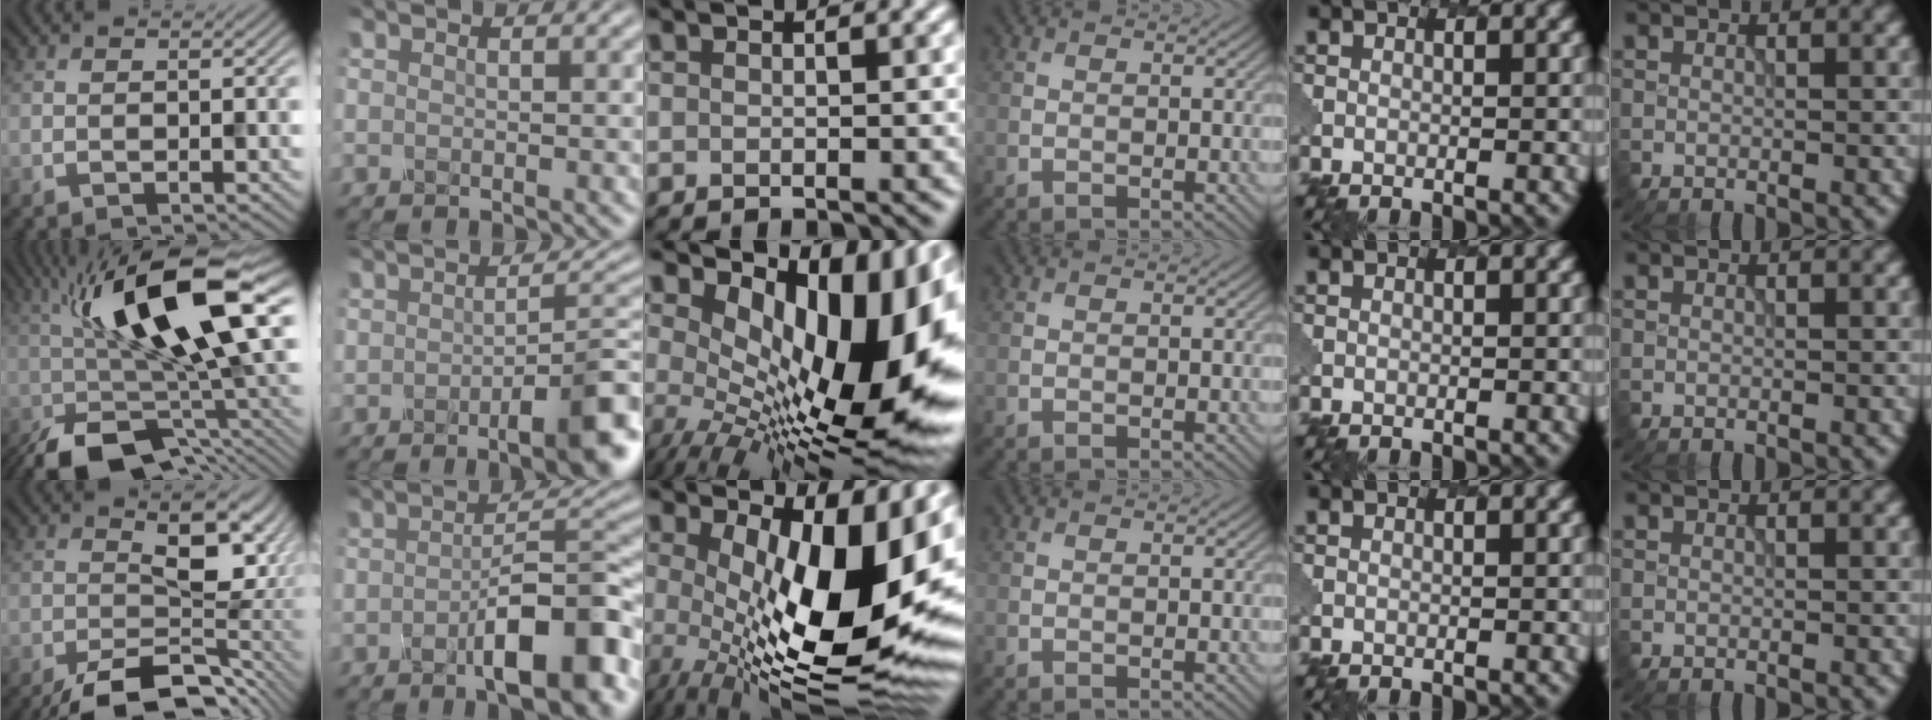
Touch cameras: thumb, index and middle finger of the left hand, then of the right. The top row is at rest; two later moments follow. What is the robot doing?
{"motion": "dispense", "object": "glue stick"}